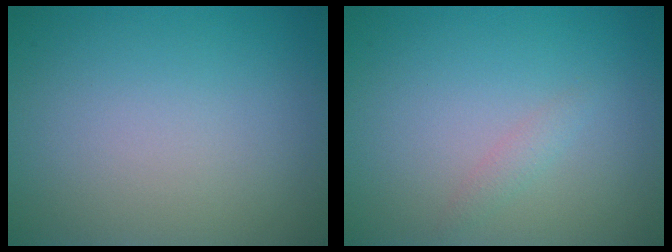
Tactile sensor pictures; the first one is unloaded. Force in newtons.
{"total": 0.9, "press": 0.9, "slide": 0.0}